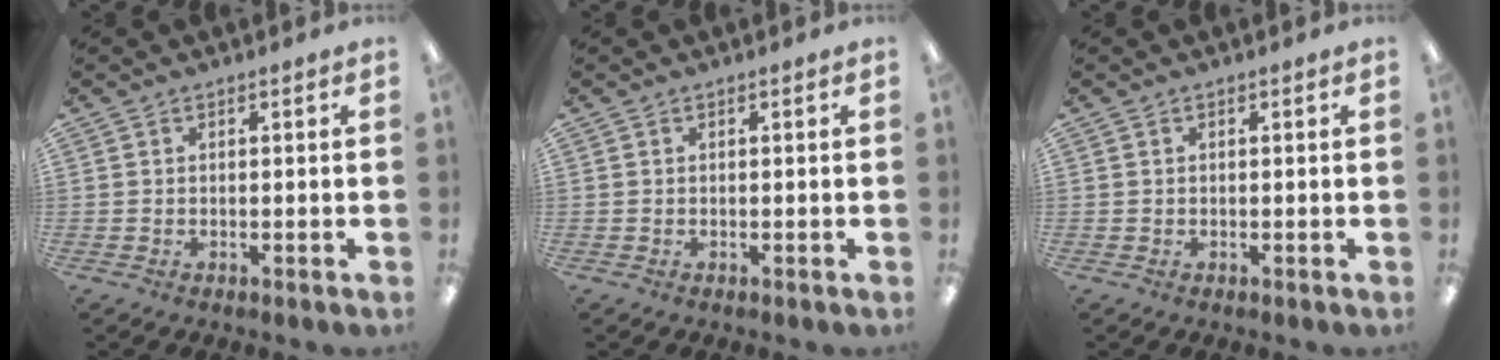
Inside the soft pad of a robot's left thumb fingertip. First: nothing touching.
{"total": 0.0}
{"total": 0.0}